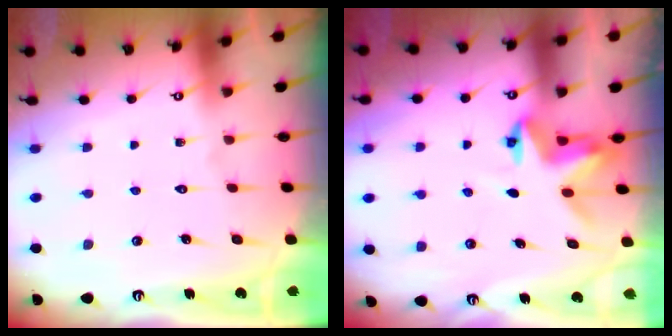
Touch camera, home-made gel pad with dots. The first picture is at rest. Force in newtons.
{"total": 3.8, "press": 3.7, "slide": 0.4}